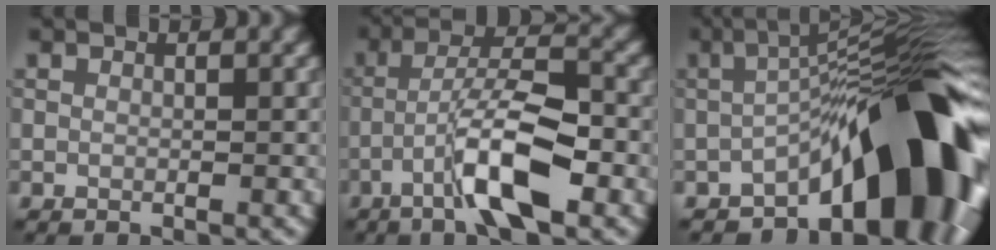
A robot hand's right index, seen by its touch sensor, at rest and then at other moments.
{"total": 7.6, "force": [-3.6, 1.7, 6.5], "torque": [-0.115, 0.016, -0.067]}
{"total": 14.2, "force": [-5.6, 5.2, 12.0], "torque": [-0.132, 0.023, -0.096]}